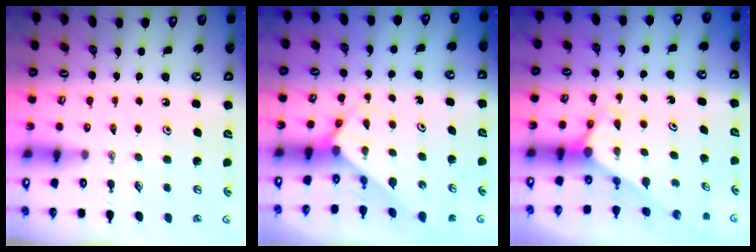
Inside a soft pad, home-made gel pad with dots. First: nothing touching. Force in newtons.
{"total": 2.3, "press": 2.3, "slide": 0.2}
{"total": 2.8, "press": 2.8, "slide": 0.0}